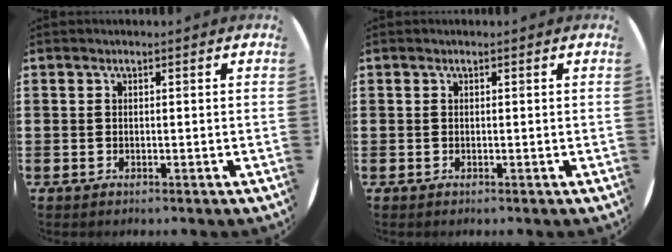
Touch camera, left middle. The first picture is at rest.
{"total": 0.0}